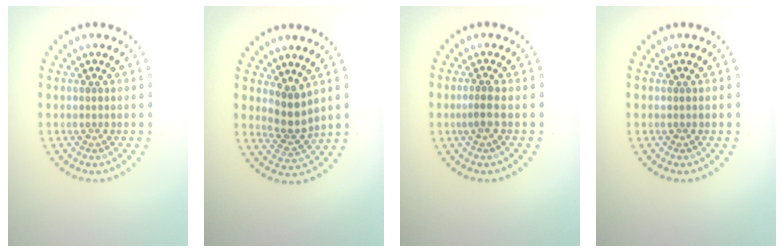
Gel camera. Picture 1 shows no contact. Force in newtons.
{"total": 2.5, "press": 1.9, "slide": 1.6}
{"total": 1.3, "press": 1.0, "slide": 0.9}
{"total": 0.0}